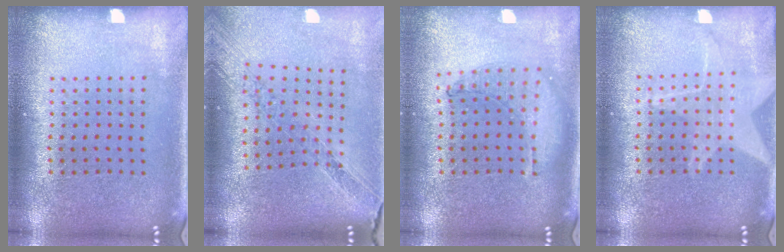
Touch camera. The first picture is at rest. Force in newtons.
{"total": 1.1, "press": 1.1, "slide": 0.2}
{"total": 1.0, "press": 1.0, "slide": 0.2}
{"total": 2.4, "press": 2.4, "slide": 0.3}